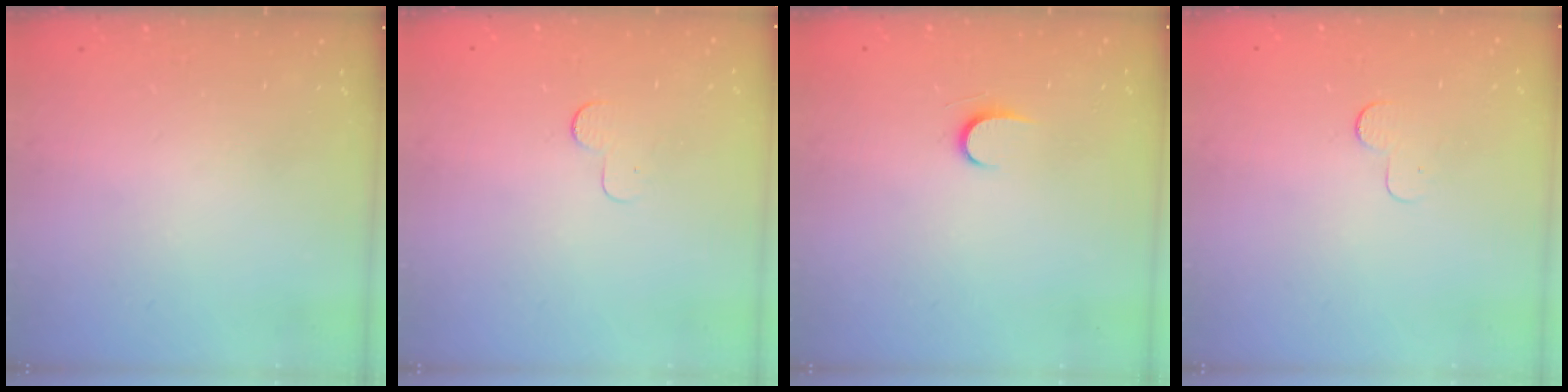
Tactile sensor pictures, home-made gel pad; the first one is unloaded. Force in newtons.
{"total": 2.9, "press": 2.9, "slide": 0.3}
{"total": 4.9, "press": 4.8, "slide": 0.5}
{"total": 2.9, "press": 2.9, "slide": 0.3}